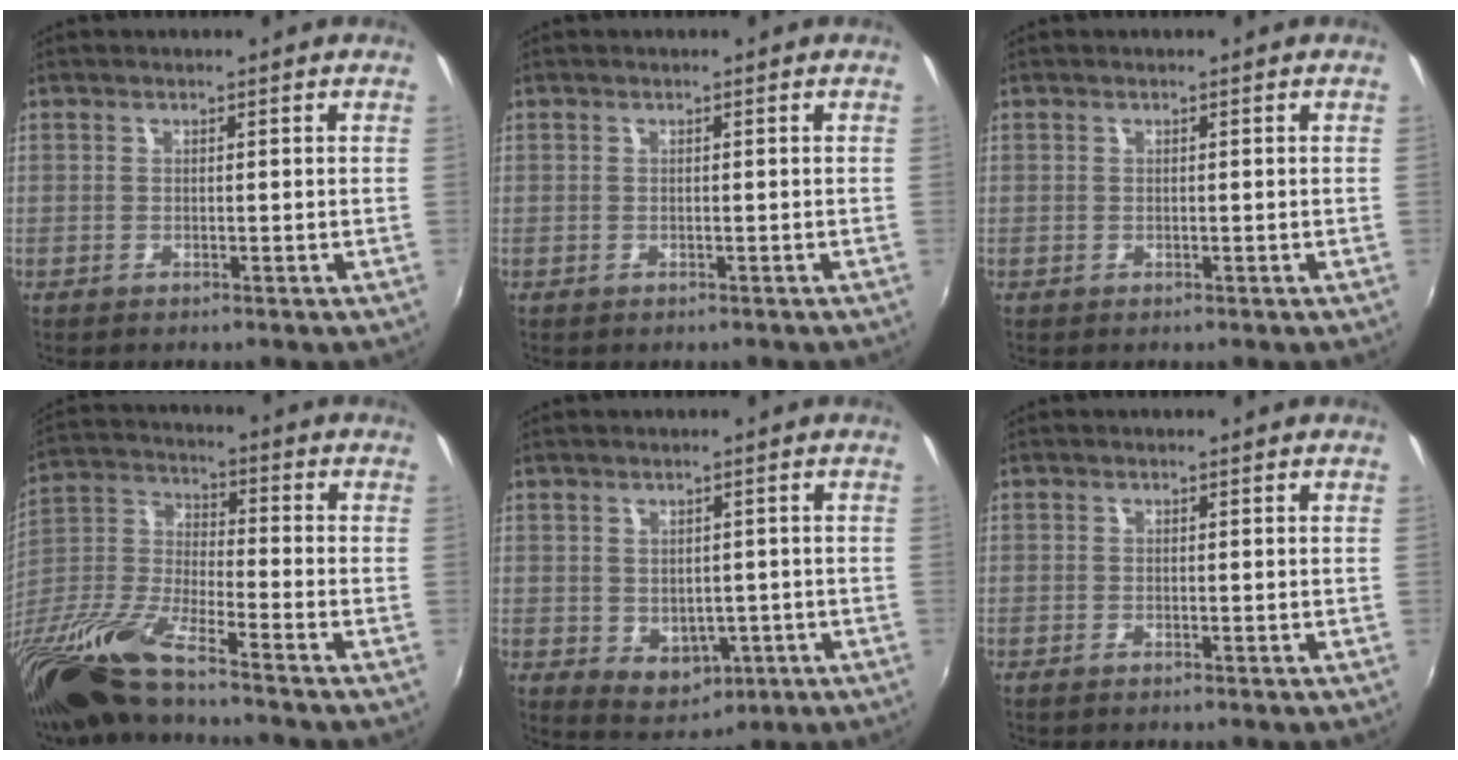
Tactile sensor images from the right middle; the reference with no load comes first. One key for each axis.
{"total": 0.6, "fx": -0.3, "fy": 0.5, "fz": 0.0, "tx": 0.000, "ty": -0.001, "tz": -0.003}
{"total": 0.0}
{"total": 16.5, "fx": -12.9, "fy": 1.7, "fz": 10.2, "tx": -0.214, "ty": -0.033, "tz": -0.260}
{"total": 5.4, "fx": -0.9, "fy": 4.4, "fz": 2.9, "tx": -0.054, "ty": -0.005, "tz": 0.002}
{"total": 0.6, "fx": -0.5, "fy": 0.0, "fz": 0.4, "tx": -0.008, "ty": -0.002, "tz": -0.011}